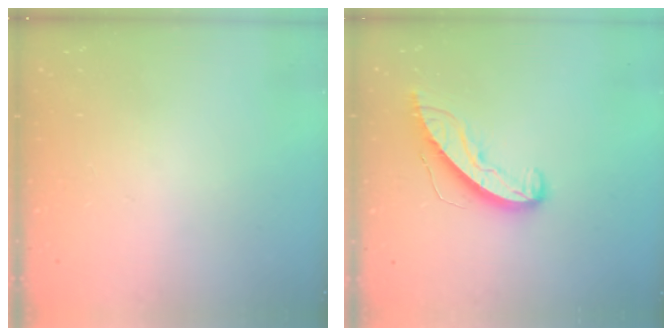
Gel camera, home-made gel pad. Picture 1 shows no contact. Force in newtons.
{"total": 9.1, "press": 9.1, "slide": 0.4}